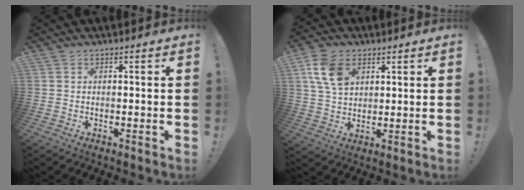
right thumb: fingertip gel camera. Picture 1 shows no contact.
{"total": 11.2, "force": [4.7, 7.6, 6.7], "torque": [-0.123, -0.002, 0.093]}